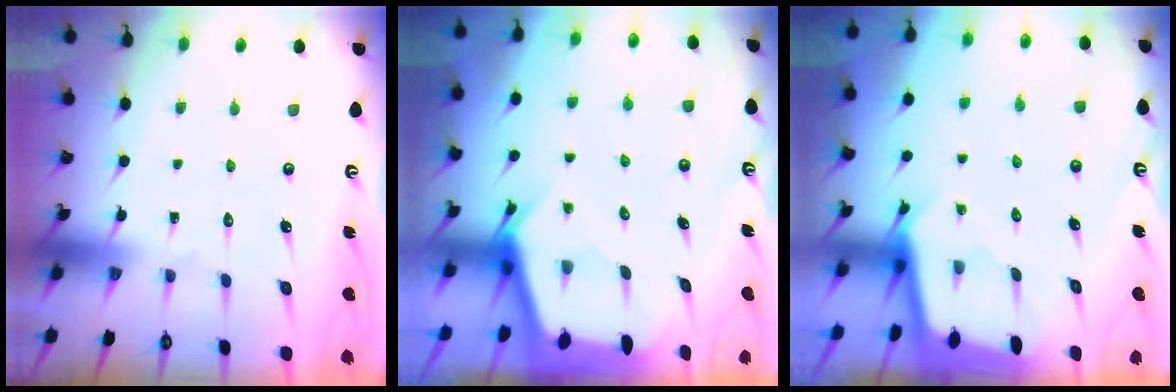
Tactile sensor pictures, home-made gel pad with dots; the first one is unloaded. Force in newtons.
{"total": 4.9, "press": 4.9, "slide": 0.4}
{"total": 2.5, "press": 2.5, "slide": 0.1}